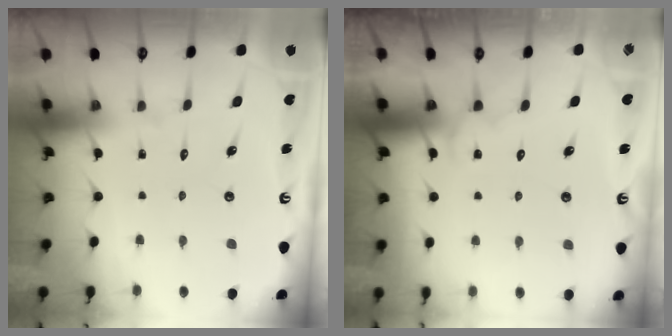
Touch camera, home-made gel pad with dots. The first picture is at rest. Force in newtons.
{"total": 3.3, "press": 3.3, "slide": 0.3}